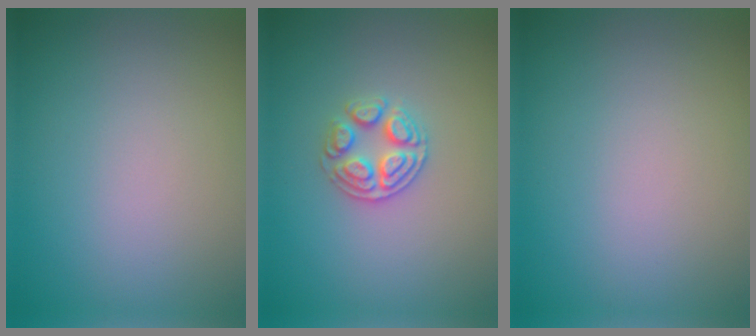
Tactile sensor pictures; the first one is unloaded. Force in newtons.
{"total": 2.9, "press": 2.7, "slide": 1.0}
{"total": 0.0}